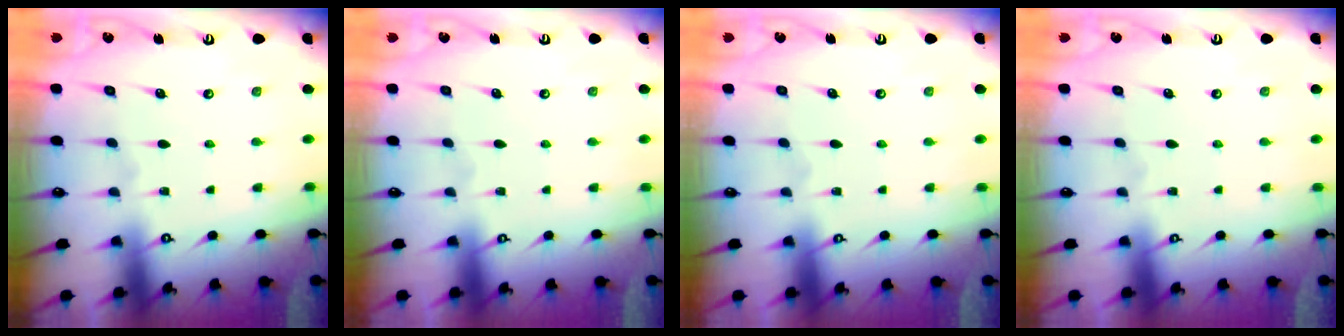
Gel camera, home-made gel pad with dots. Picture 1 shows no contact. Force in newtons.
{"total": 0.0}
{"total": 0.0}
{"total": 0.0}